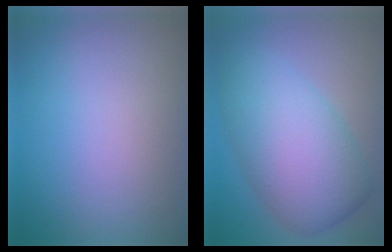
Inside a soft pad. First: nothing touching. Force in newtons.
{"total": 8.3, "press": 8.3, "slide": 0.2}